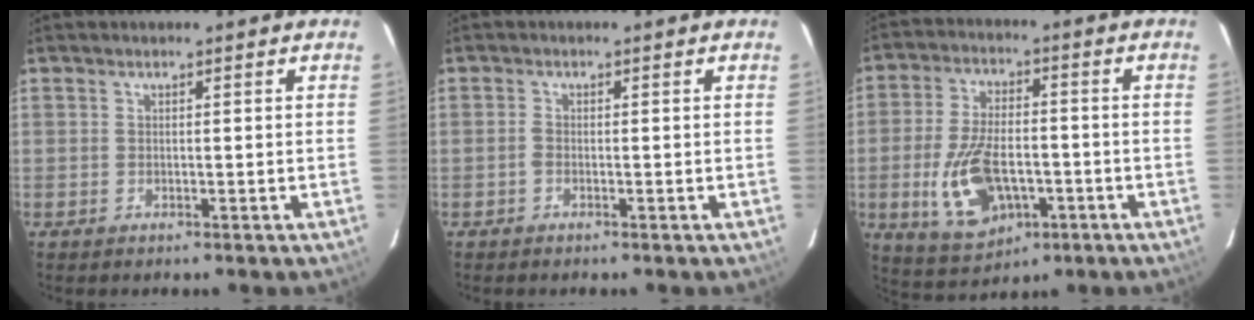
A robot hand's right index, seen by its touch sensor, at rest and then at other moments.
{"total": 0.8, "force": [-0.5, 0.4, 0.5], "torque": [-0.012, 0.003, -0.011]}
{"total": 14.0, "force": [-4.1, 7.6, 11.0], "torque": [-0.230, -0.009, -0.057]}